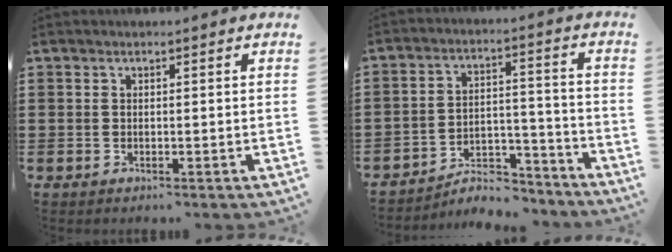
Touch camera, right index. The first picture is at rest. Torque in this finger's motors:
{"motor_torque": [0.66, -0.95, -0.16, -0.21]}